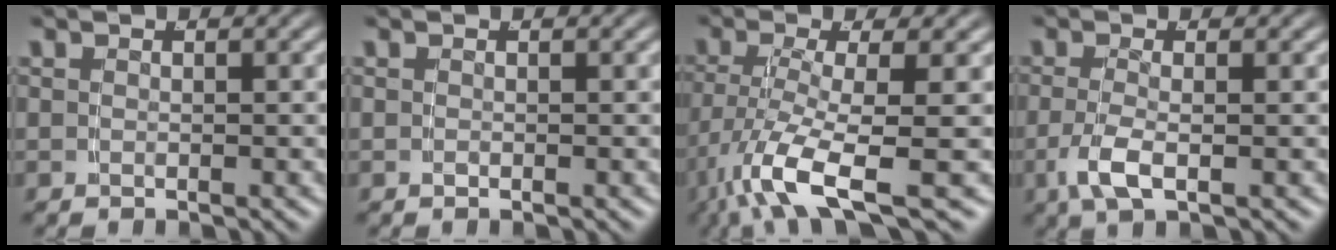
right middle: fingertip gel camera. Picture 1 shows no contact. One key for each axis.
{"total": 0.0}
{"total": 7.3, "fx": -3.7, "fy": 2.0, "fz": 5.9, "tx": -0.117, "ty": -0.033, "tz": -0.044}
{"total": 2.9, "fx": -1.1, "fy": 0.7, "fz": 2.6, "tx": -0.063, "ty": -0.011, "tz": -0.016}